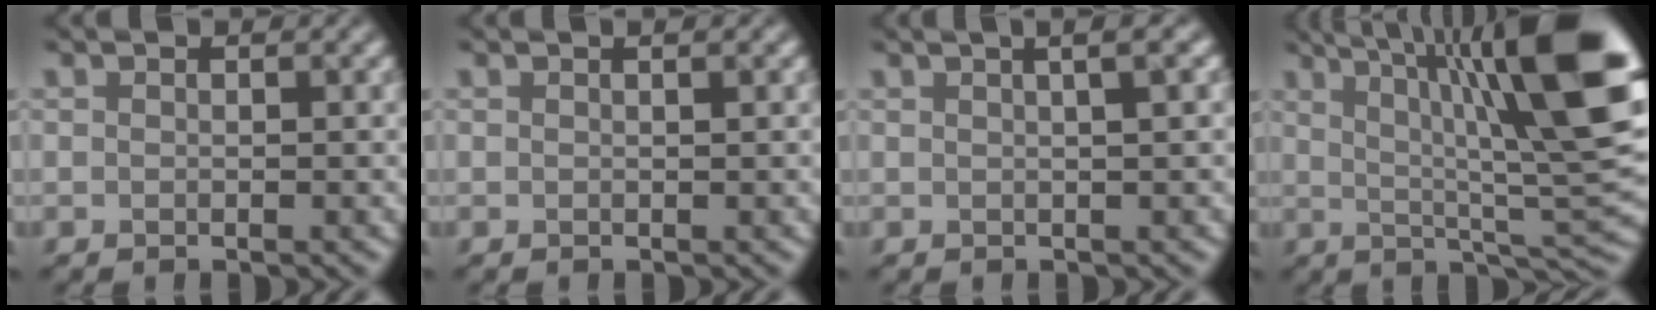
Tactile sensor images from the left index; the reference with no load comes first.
{"total": 2.1, "force": [1.0, 1.1, 1.5], "torque": [0.007, 0.009, -0.011]}
{"total": 5.2, "force": [2.3, 2.3, 4.0], "torque": [-0.013, 0.043, 0.002]}
{"total": 14.2, "force": [4.1, 3.3, 13.2], "torque": [-0.180, 0.011, 0.073]}